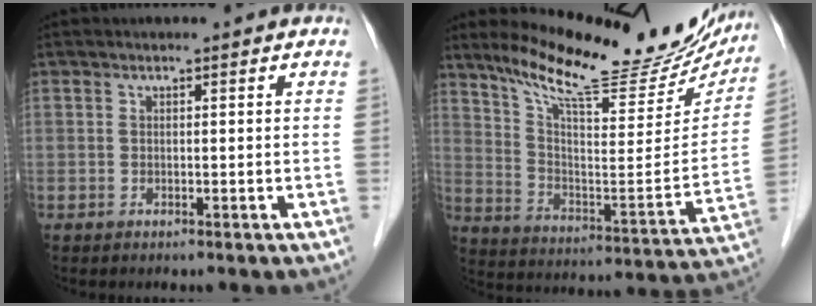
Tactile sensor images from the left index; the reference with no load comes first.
{"total": 24.7, "force": [21.2, 4.9, 11.7], "torque": [-0.185, -0.041, 0.299]}